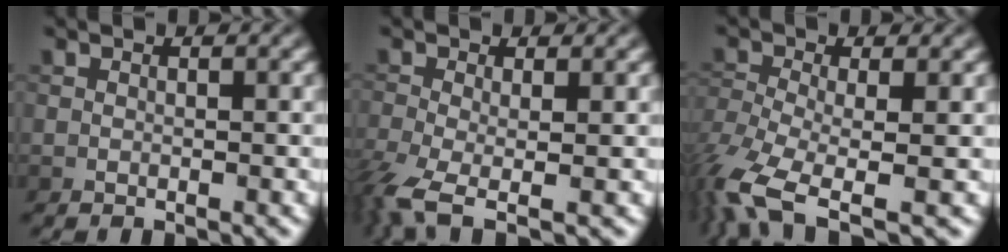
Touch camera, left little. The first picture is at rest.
{"total": 5.7, "force": [-2.9, 2.0, 4.4], "torque": [-0.110, -0.022, -0.064]}
{"total": 8.6, "force": [-5.2, 3.0, 6.2], "torque": [-0.143, -0.022, -0.105]}